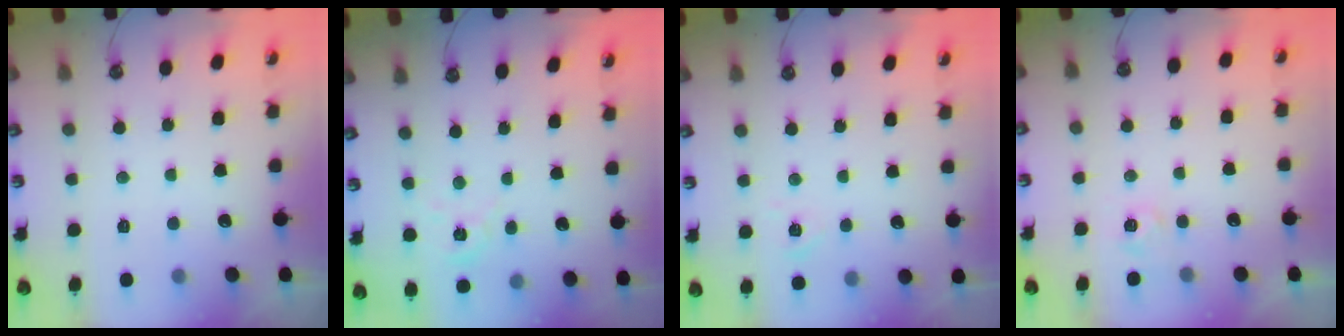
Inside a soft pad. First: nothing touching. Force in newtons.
{"total": 2.7, "press": 2.7, "slide": 0.3}
{"total": 7.1, "press": 7.0, "slide": 0.5}
{"total": 3.6, "press": 3.6, "slide": 0.4}